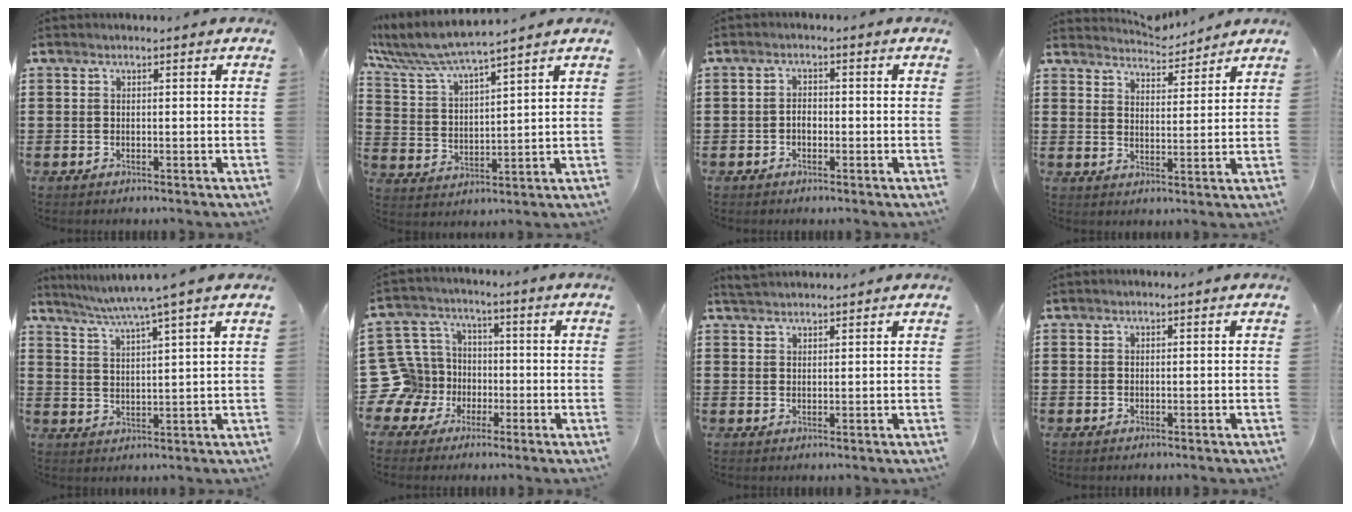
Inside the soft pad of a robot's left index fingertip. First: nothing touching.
{"total": 6.1, "force": [5.5, -0.1, 2.5], "torque": [-0.074, -0.032, 0.093]}
{"total": 1.6, "force": [-0.5, 1.0, 1.1], "torque": [-0.024, 0.003, -0.011]}
{"total": 4.6, "force": [4.5, 0.4, 0.4], "torque": [-0.027, -0.020, 0.082]}
{"total": 5.3, "force": [4.3, -1.2, 2.7], "torque": [-0.066, -0.026, 0.070]}
{"total": 10.7, "force": [-2.1, 10.1, 2.8], "torque": [-0.129, 0.011, -0.042]}
{"total": 2.1, "force": [2.1, 0.1, 0.2], "torque": [-0.008, 0.001, 0.042]}
{"total": 0.0}